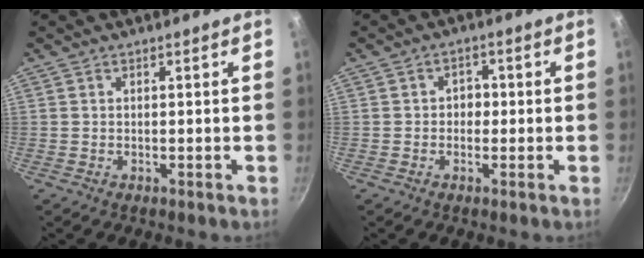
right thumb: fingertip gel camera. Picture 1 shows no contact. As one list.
[{"total": 2.6, "force": [-0.4, 2.3, 1.2], "torque": [0.001, 0.007, -0.008]}]